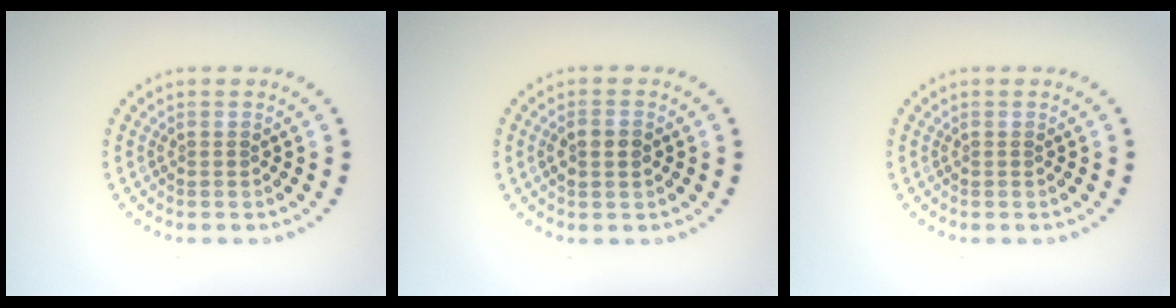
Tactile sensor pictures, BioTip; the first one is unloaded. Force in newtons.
{"total": 1.9, "press": 1.9, "slide": 0.1}
{"total": 0.0}